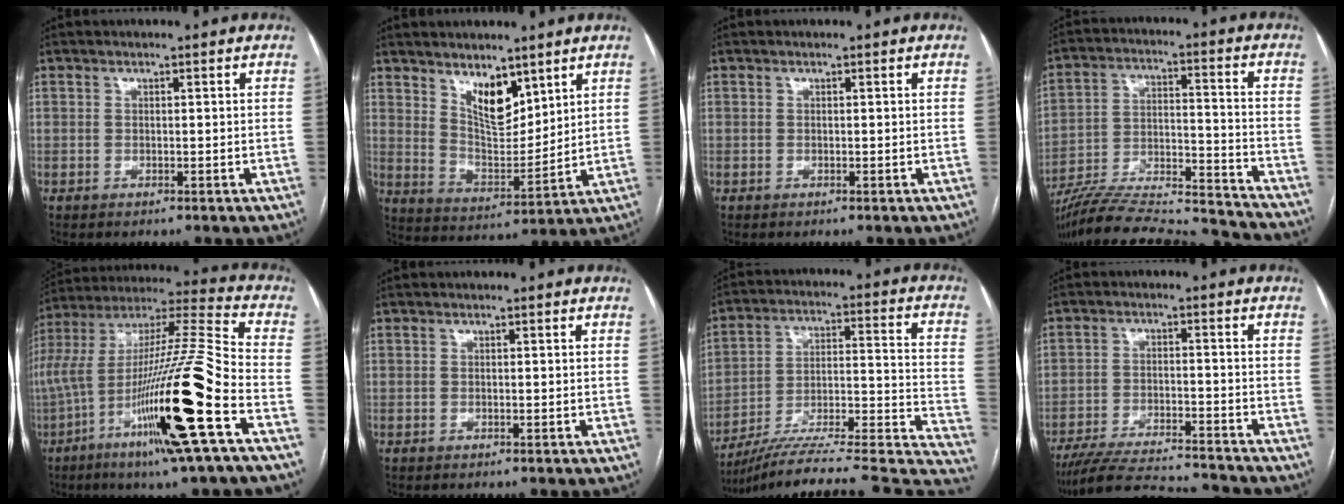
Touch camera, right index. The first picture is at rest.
{"total": 8.2, "force": [5.3, 3.4, 5.3], "torque": [-0.096, -0.010, 0.106]}
{"total": 0.0}
{"total": 26.2, "force": [-24.4, 2.3, 9.4], "torque": [-0.158, -0.010, -0.370]}
{"total": 29.0, "force": [-10.8, 2.0, 26.8], "torque": [-0.522, -0.042, -0.198]}
{"total": 0.0}
{"total": 28.3, "force": [-24.6, 2.2, 13.9], "torque": [-0.115, 0.023, -0.349]}
{"total": 19.2, "force": [-18.3, 1.2, 5.8], "torque": [-0.110, -0.008, -0.277]}